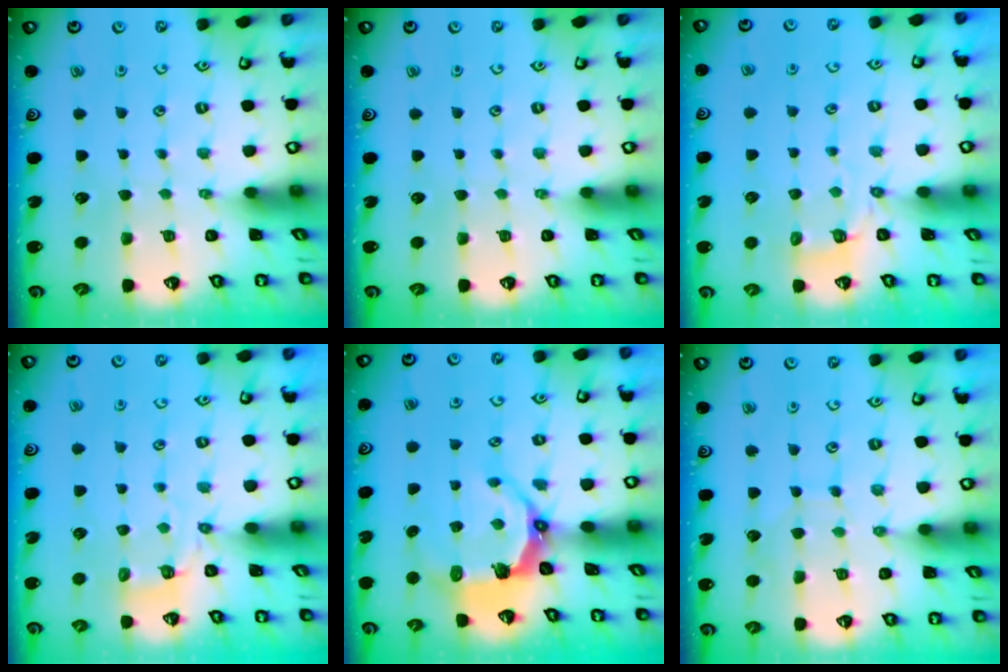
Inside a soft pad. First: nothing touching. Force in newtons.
{"total": 0.0}
{"total": 2.9, "press": 2.0, "slide": 2.1}
{"total": 2.9, "press": 2.0, "slide": 2.1}
{"total": 7.4, "press": 5.6, "slide": 4.8}
{"total": 5.8, "press": 5.8, "slide": 0.6}